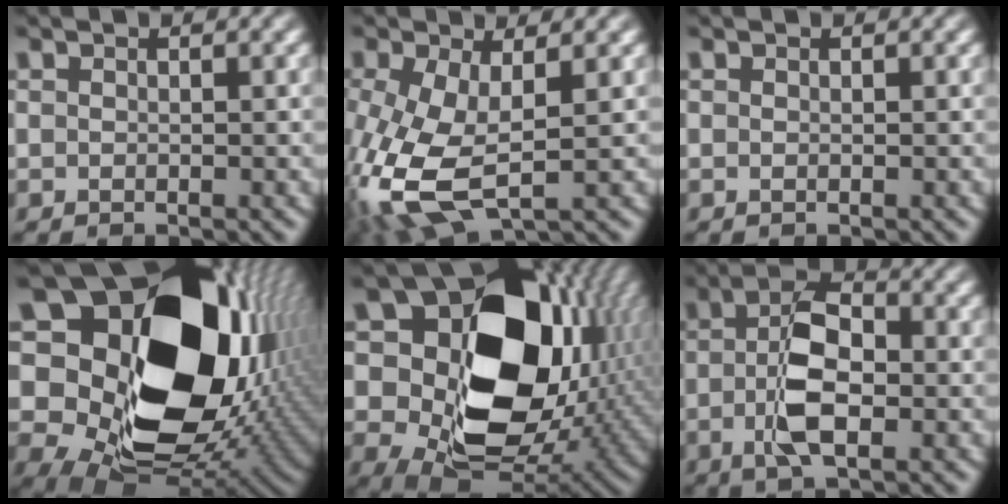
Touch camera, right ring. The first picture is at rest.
{"total": 7.7, "force": [-1.7, 4.6, 5.9], "torque": [-0.160, -0.041, -0.003]}
{"total": 0.9, "force": [0.3, -0.8, -0.5], "torque": [0.015, 0.005, 0.002]}
{"total": 31.3, "force": [0.4, 21.5, 22.7], "torque": [-0.352, -0.042, 0.008]}
{"total": 26.7, "force": [1.0, 18.3, 19.4], "torque": [-0.325, -0.043, 0.020]}
{"total": 5.3, "force": [-0.1, 2.0, 4.9], "torque": [-0.076, 0.004, -0.008]}